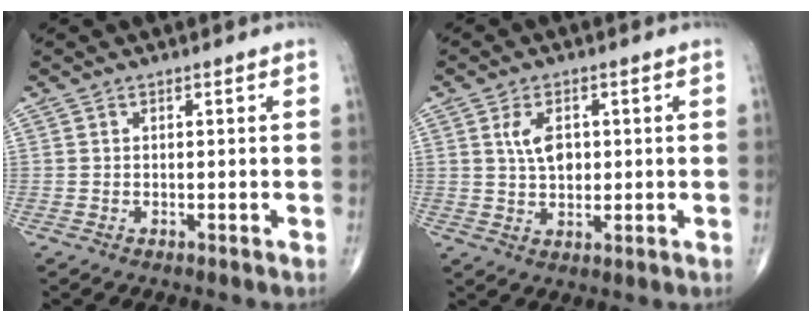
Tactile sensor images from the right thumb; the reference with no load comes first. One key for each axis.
{"total": 5.6, "fx": 1.2, "fy": 3.4, "fz": 4.3, "tx": -0.068, "ty": -0.004, "tz": 0.023}